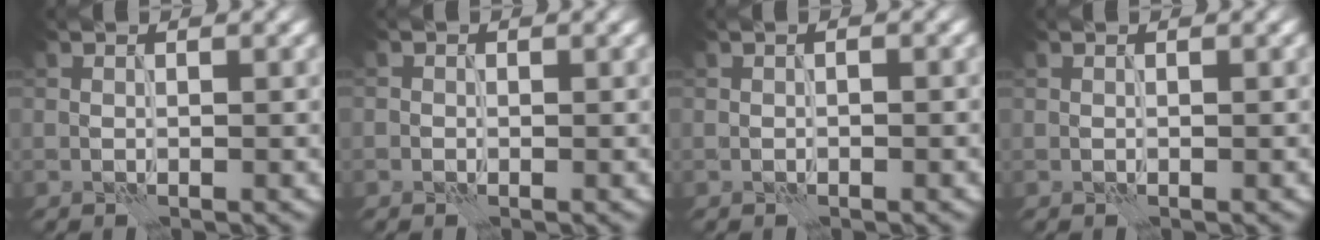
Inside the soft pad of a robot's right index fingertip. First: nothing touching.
{"total": 0.6, "force": [-0.3, 0.5, -0.1], "torque": [0.002, -0.001, -0.003]}
{"total": 0.5, "force": [-0.2, 0.1, 0.5], "torque": [-0.005, 0.001, -0.001]}
{"total": 0.0}